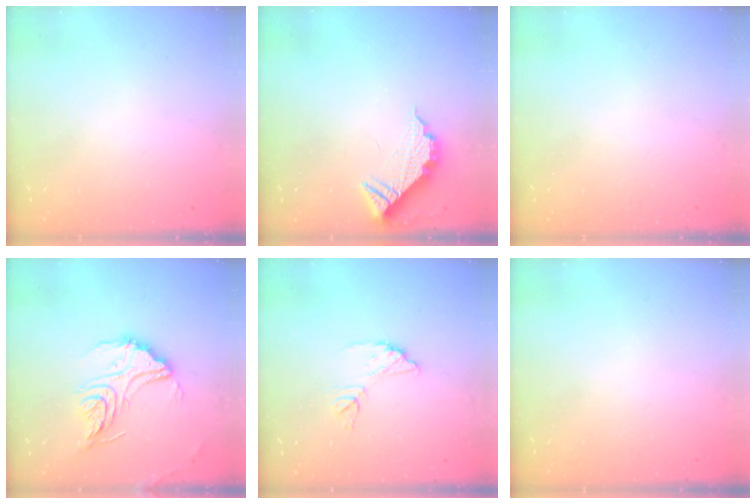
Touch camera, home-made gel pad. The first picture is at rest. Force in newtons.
{"total": 10.5, "press": 10.5, "slide": 0.9}
{"total": 0.0}
{"total": 17.7, "press": 17.6, "slide": 1.8}
{"total": 8.2, "press": 8.2, "slide": 0.2}
{"total": 0.0}